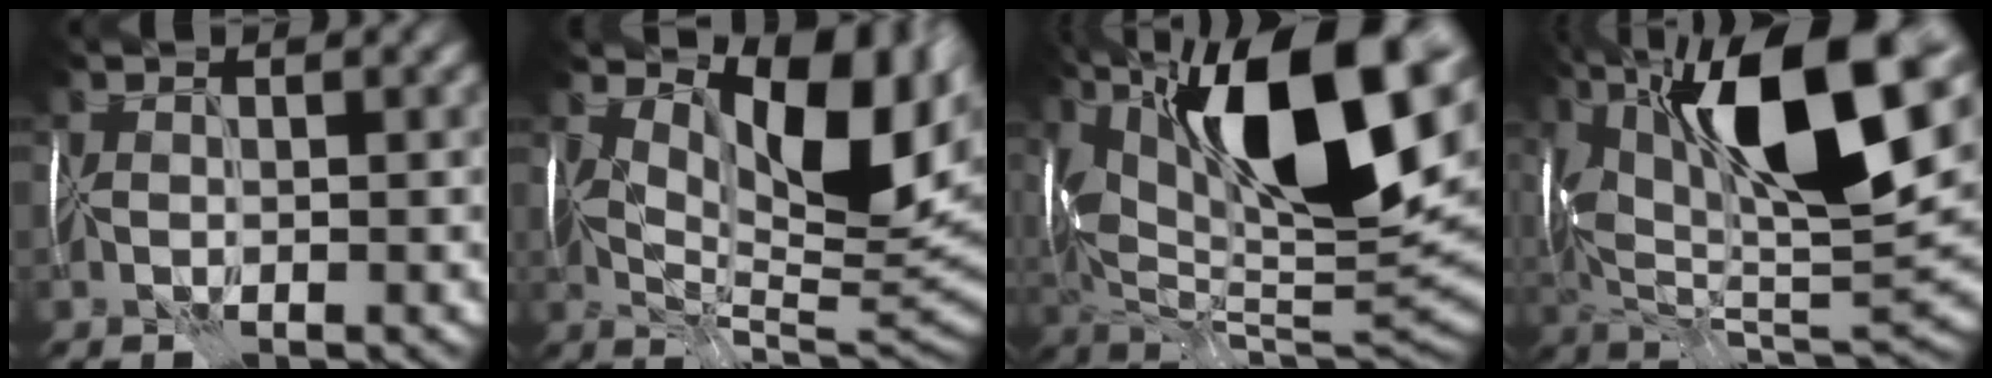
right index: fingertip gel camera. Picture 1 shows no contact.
{"total": 12.3, "force": [4.3, 5.3, 10.2], "torque": [-0.163, -0.006, 0.079]}
{"total": 19.3, "force": [6.8, 8.0, 16.2], "torque": [-0.266, 0.023, 0.119]}
{"total": 17.5, "force": [6.3, 6.8, 14.9], "torque": [-0.259, 0.006, 0.104]}